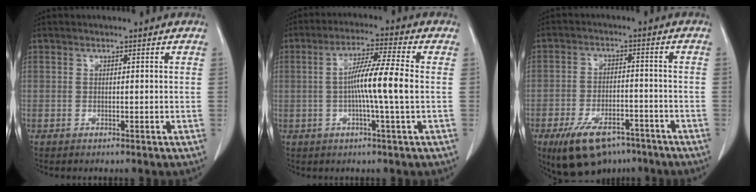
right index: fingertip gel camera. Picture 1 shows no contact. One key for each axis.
{"total": 8.5, "fx": -0.5, "fy": -0.8, "fz": 8.4, "tx": -0.152, "ty": 0.005, "tz": -0.015}
{"total": 12.2, "fx": -8.4, "fy": 5.6, "fz": 6.8, "tx": -0.121, "ty": -0.004, "tz": -0.132}